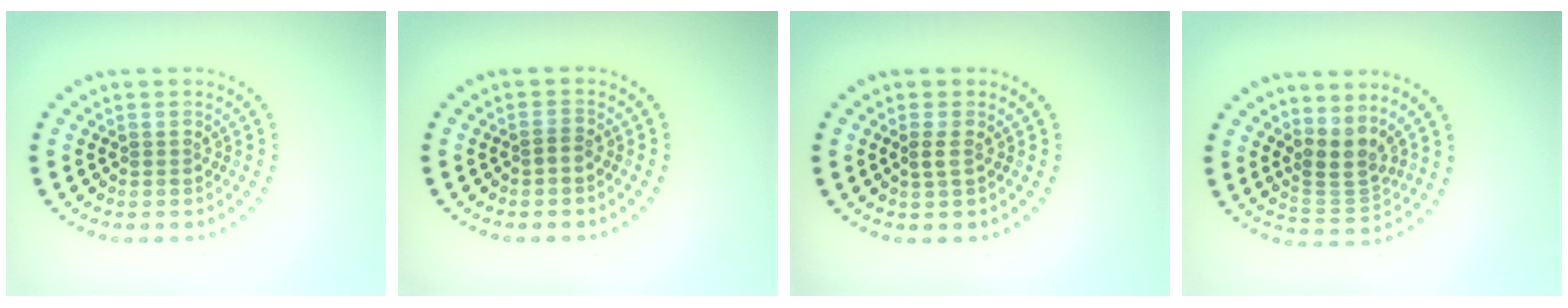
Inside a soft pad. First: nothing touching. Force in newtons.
{"total": 0.8, "press": 0.7, "slide": 0.4}
{"total": 0.8, "press": 0.8, "slide": 0.2}
{"total": 2.8, "press": 2.1, "slide": 2.0}